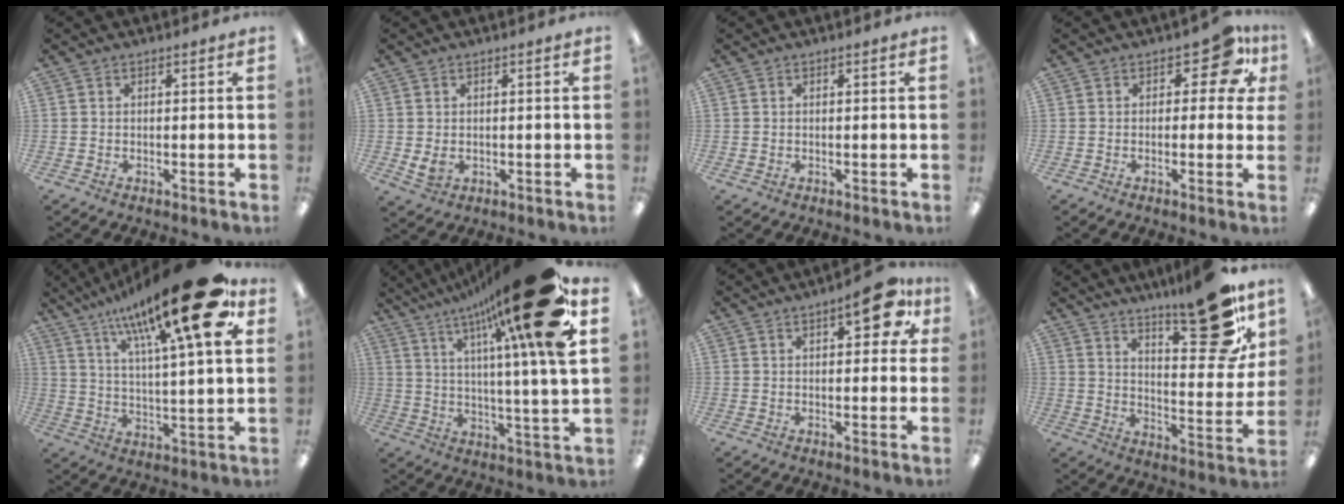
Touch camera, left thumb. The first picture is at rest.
{"total": 3.0, "force": [0.0, 2.2, 2.0], "torque": [-0.035, -0.002, 0.000]}
{"total": 0.0}
{"total": 7.8, "force": [3.7, 3.9, 5.6], "torque": [-0.068, -0.013, 0.060]}
{"total": 25.2, "force": [15.7, 5.8, 18.9], "torque": [-0.293, -0.081, 0.241]}
{"total": 26.8, "force": [14.1, 4.6, 22.3], "torque": [-0.337, -0.074, 0.212]}
{"total": 10.4, "force": [4.4, 4.0, 8.6], "torque": [-0.118, -0.007, 0.070]}
{"total": 21.1, "force": [14.0, 7.3, 14.0], "torque": [-0.179, -0.089, 0.221]}